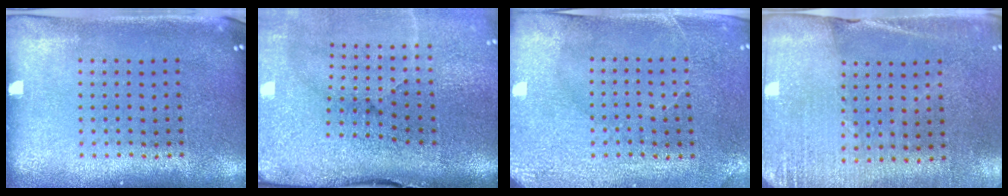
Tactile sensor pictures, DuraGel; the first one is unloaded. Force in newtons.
{"total": 5.0, "press": 3.9, "slide": 3.1}
{"total": 2.9, "press": 2.7, "slide": 1.0}
{"total": 2.6, "press": 2.5, "slide": 0.8}